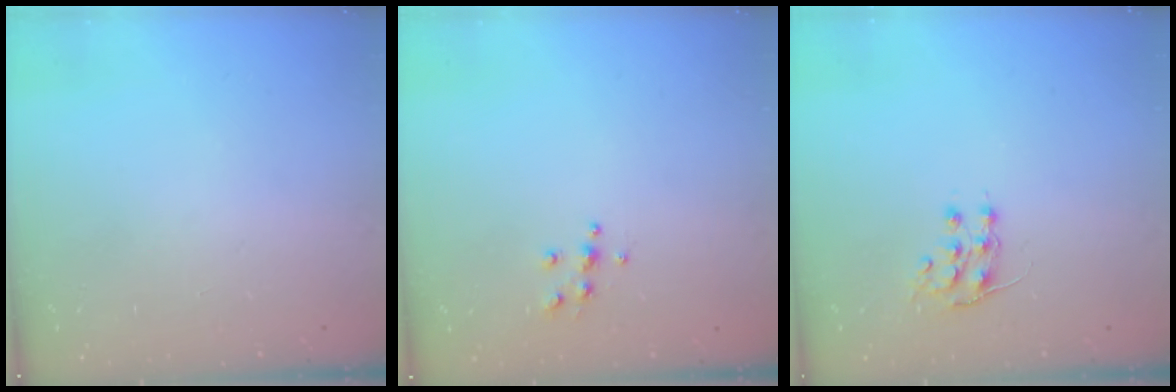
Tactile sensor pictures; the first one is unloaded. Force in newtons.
{"total": 5.3, "press": 5.2, "slide": 0.5}
{"total": 6.4, "press": 6.4, "slide": 0.5}